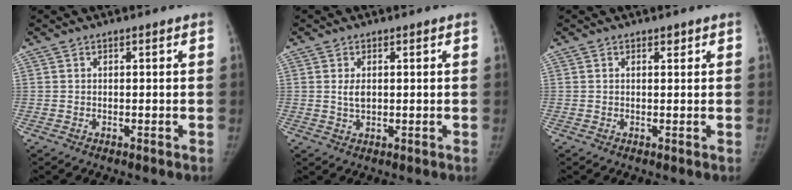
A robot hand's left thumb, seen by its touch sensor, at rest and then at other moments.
{"total": 2.5, "force": [0.4, 1.4, 2.0], "torque": [-0.035, -0.004, 0.010]}
{"total": 0.6, "force": [0.5, 0.4, 0.2], "torque": [0.002, -0.003, 0.006]}